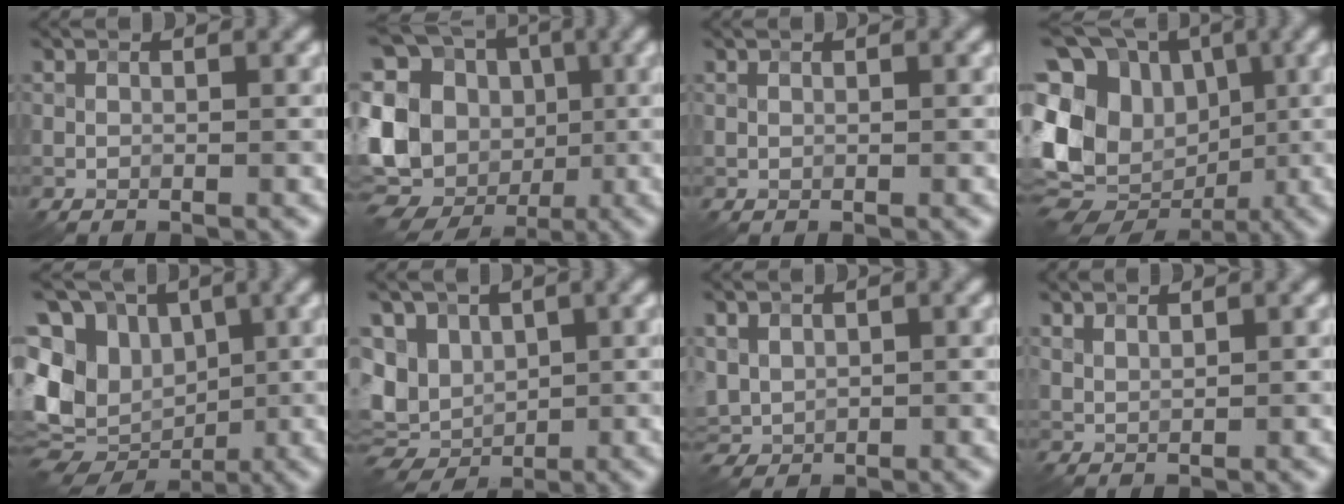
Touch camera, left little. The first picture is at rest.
{"total": 15.0, "force": [-3.1, 12.6, 7.4], "torque": [-0.145, 0.005, -0.061]}
{"total": 0.0}
{"total": 15.3, "force": [-1.2, 12.8, 8.2], "torque": [-0.161, 0.015, -0.041]}
{"total": 12.5, "force": [-0.3, 10.4, 7.0], "torque": [-0.136, 0.012, -0.012]}
{"total": 6.2, "force": [-0.1, 5.1, 3.6], "torque": [-0.049, 0.002, 0.003]}
{"total": 3.0, "force": [0.6, 2.4, 1.7], "torque": [-0.042, 0.000, 0.019]}
{"total": 1.4, "force": [1.4, 0.2, 0.3], "torque": [-0.015, 0.001, 0.031]}